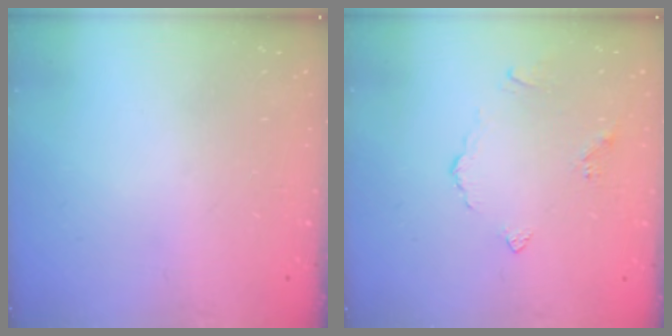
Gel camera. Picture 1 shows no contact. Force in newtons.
{"total": 3.6, "press": 3.5, "slide": 0.7}